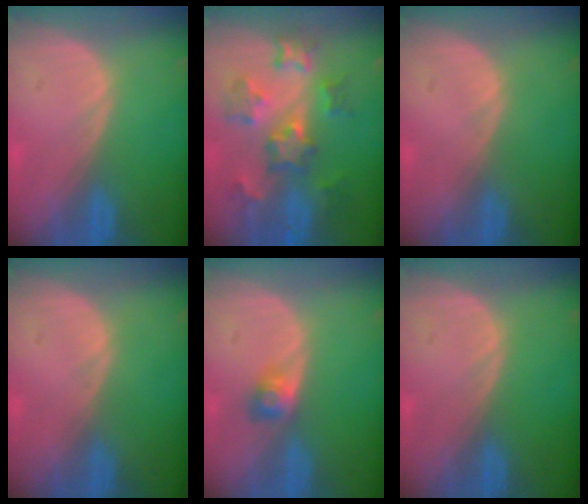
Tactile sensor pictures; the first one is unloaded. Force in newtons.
{"total": 8.1, "press": 7.8, "slide": 2.2}
{"total": 0.0}
{"total": 0.0}
{"total": 2.5, "press": 2.4, "slide": 0.8}
{"total": 0.0}